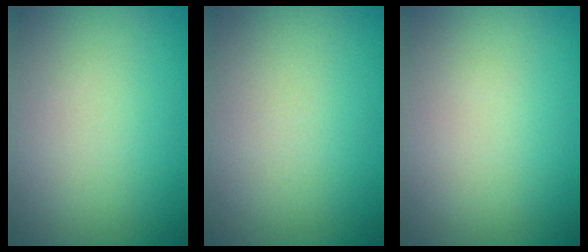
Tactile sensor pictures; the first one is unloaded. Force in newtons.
{"total": 0.0}
{"total": 0.0}